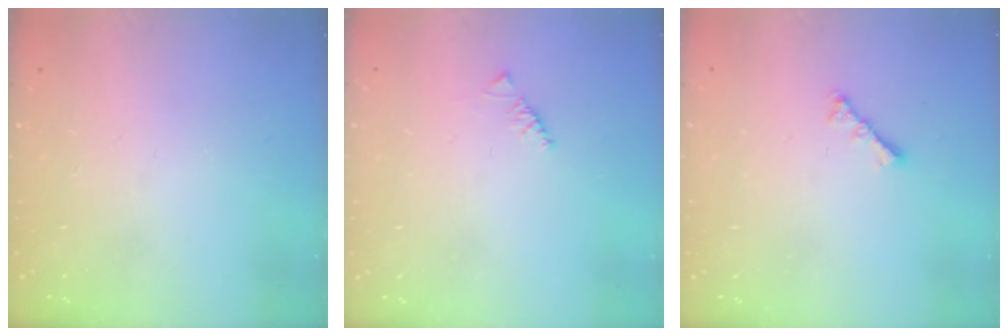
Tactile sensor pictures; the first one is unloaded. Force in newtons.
{"total": 1.8, "press": 1.7, "slide": 0.6}
{"total": 2.9, "press": 2.8, "slide": 0.5}